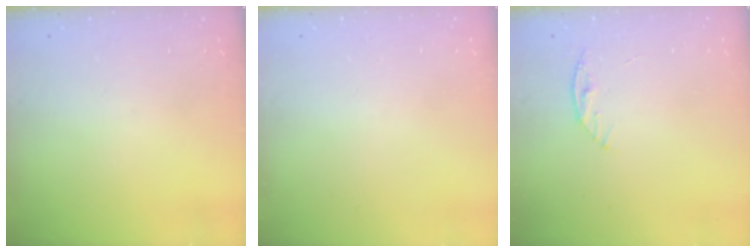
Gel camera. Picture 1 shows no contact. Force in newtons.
{"total": 0.0}
{"total": 5.1, "press": 5.1, "slide": 0.5}